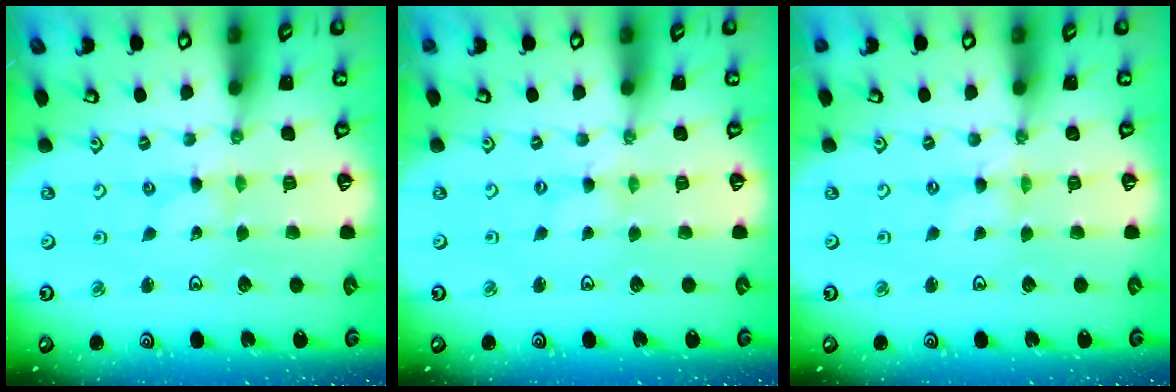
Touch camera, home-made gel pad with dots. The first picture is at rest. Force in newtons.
{"total": 0.0}
{"total": 0.0}